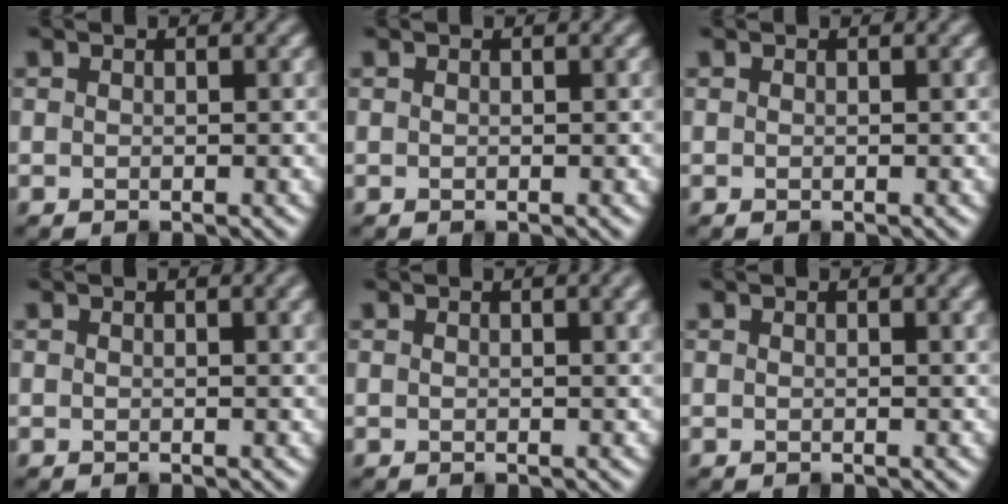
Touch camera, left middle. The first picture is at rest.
{"total": 0.0}
{"total": 0.0}
{"total": 2.6, "force": [1.4, 0.8, 2.1], "torque": [-0.024, 0.008, 0.021]}
{"total": 3.4, "force": [1.9, 1.1, 2.6], "torque": [-0.030, 0.012, 0.024]}
{"total": 2.3, "force": [1.3, 0.7, 1.8], "torque": [-0.019, 0.006, 0.019]}